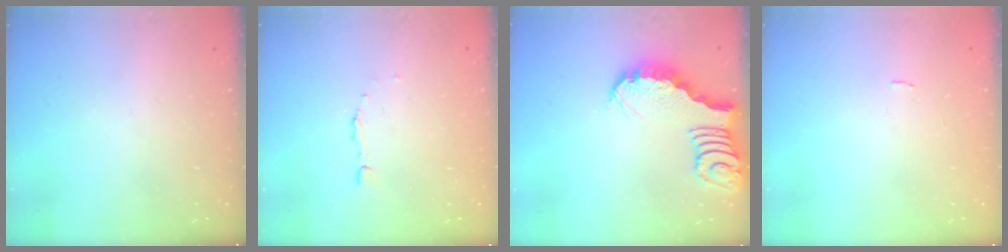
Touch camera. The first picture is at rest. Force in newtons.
{"total": 1.7, "press": 1.7, "slide": 0.2}
{"total": 2.9, "press": 2.9, "slide": 0.4}
{"total": 0.6, "press": 0.5, "slide": 0.2}